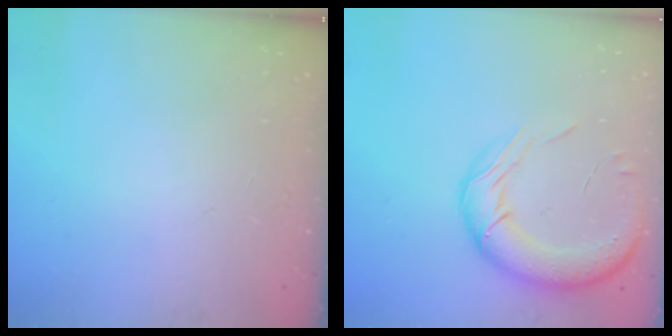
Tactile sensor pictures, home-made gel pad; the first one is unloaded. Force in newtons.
{"total": 16.4, "press": 15.8, "slide": 4.5}